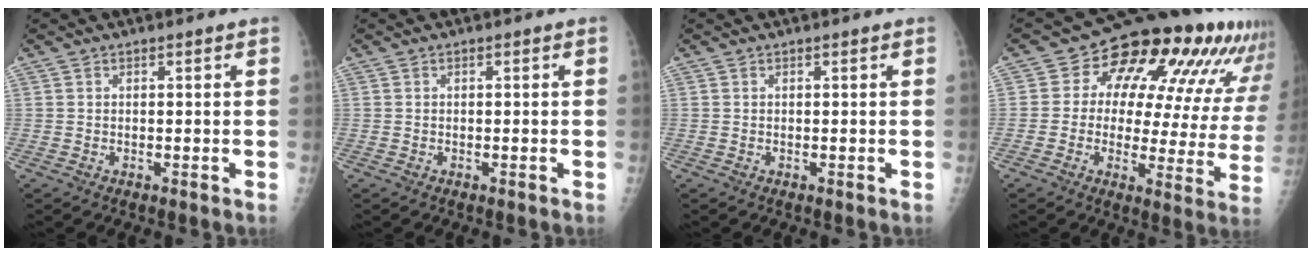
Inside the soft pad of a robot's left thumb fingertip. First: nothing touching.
{"total": 0.0}
{"total": 0.0}
{"total": 21.0, "force": [10.9, 10.6, 14.5], "torque": [-0.155, -0.015, 0.127]}